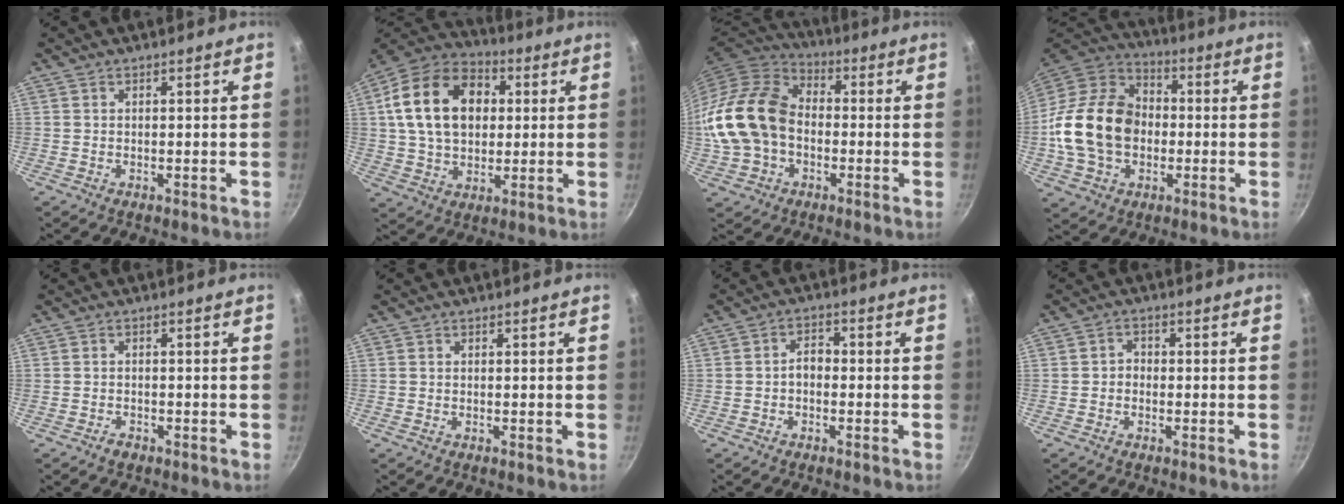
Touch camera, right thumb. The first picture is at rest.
{"total": 19.5, "force": [3.7, 14.0, 13.1], "torque": [-0.203, 0.020, 0.056]}
{"total": 17.8, "force": [-1.7, 13.3, 11.6], "torque": [-0.211, 0.038, -0.039]}
{"total": 19.7, "force": [-1.9, 14.9, 12.7], "torque": [-0.208, 0.035, -0.044]}
{"total": 1.4, "force": [-1.0, 0.8, 0.5], "torque": [-0.010, 0.011, -0.018]}
{"total": 0.0}
{"total": 3.0, "force": [-0.9, 2.0, 2.1], "torque": [-0.024, 0.019, -0.020]}
{"total": 1.9, "force": [-0.7, 1.6, 0.9], "torque": [-0.005, 0.011, -0.016]}